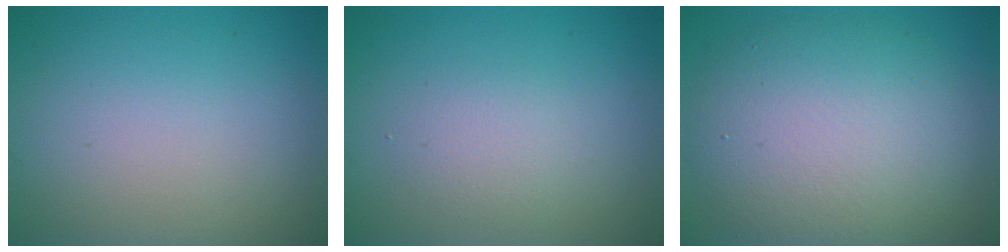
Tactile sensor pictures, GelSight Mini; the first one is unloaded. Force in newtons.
{"total": 1.6, "press": 1.6, "slide": 0.1}
{"total": 9.0, "press": 9.0, "slide": 0.2}